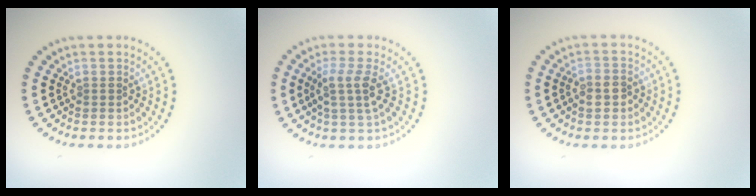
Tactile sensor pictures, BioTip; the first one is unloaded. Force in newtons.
{"total": 2.7, "press": 2.1, "slide": 1.6}
{"total": 2.0, "press": 1.9, "slide": 0.6}